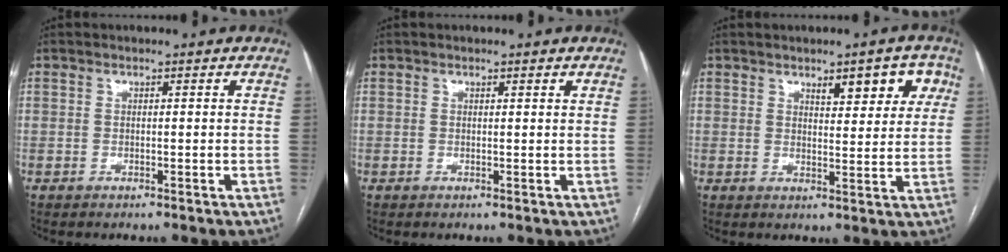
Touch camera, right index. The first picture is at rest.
{"total": 0.7, "force": [0.7, -0.1, 0.3], "torque": [-0.006, 0.002, 0.008]}
{"total": 6.6, "force": [3.5, 2.2, 5.2], "torque": [-0.059, 0.008, 0.045]}